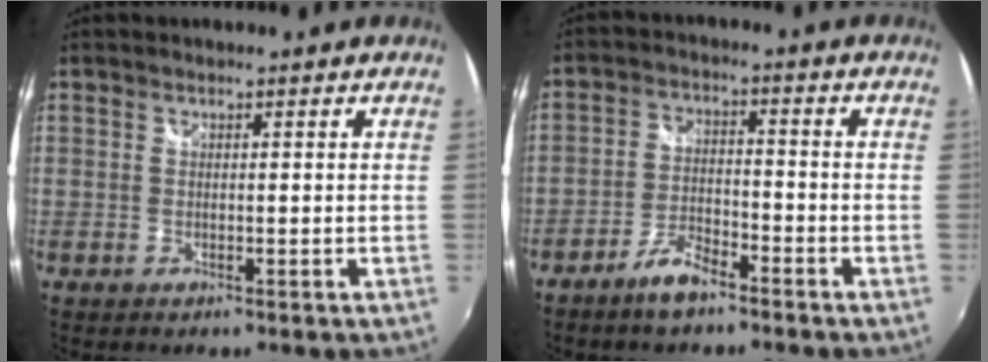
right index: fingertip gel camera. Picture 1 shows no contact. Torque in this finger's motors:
{"motor_torque": [0.35, -0.38, 0.23, 0.02]}